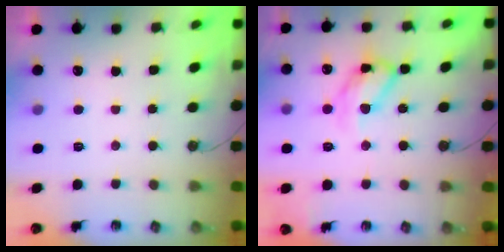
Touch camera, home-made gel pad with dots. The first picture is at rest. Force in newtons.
{"total": 12.3, "press": 12.2, "slide": 1.1}